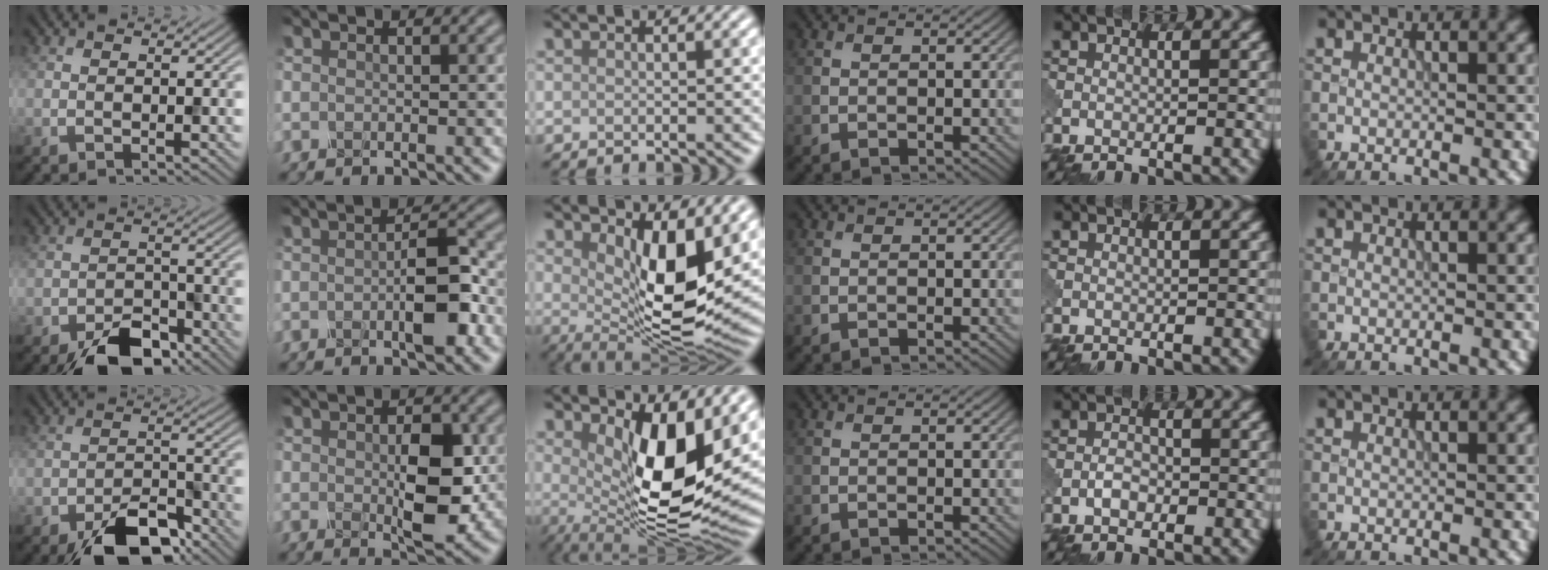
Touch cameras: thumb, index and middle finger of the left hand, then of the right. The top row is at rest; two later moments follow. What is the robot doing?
{"motion": "press", "object": "mechanical pencil"}